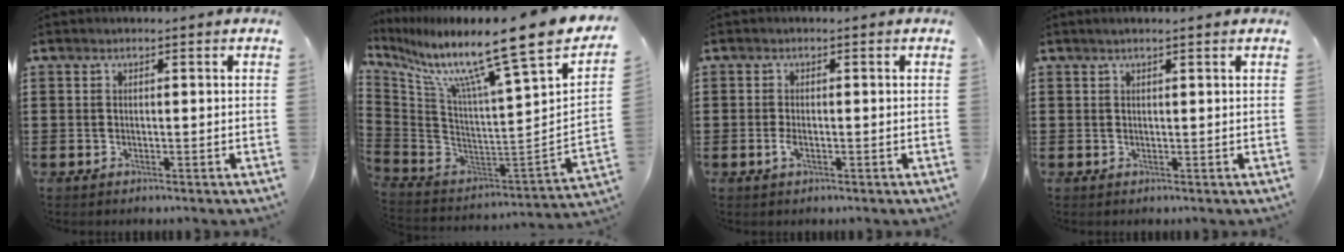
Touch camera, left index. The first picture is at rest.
{"total": 12.1, "force": [9.2, -0.8, 7.8], "torque": [-0.161, -0.088, 0.137]}
{"total": 1.6, "force": [-0.4, 0.5, 1.5], "torque": [-0.042, -0.007, -0.012]}
{"total": 0.9, "force": [0.7, 0.0, 0.6], "torque": [-0.011, 0.000, 0.012]}